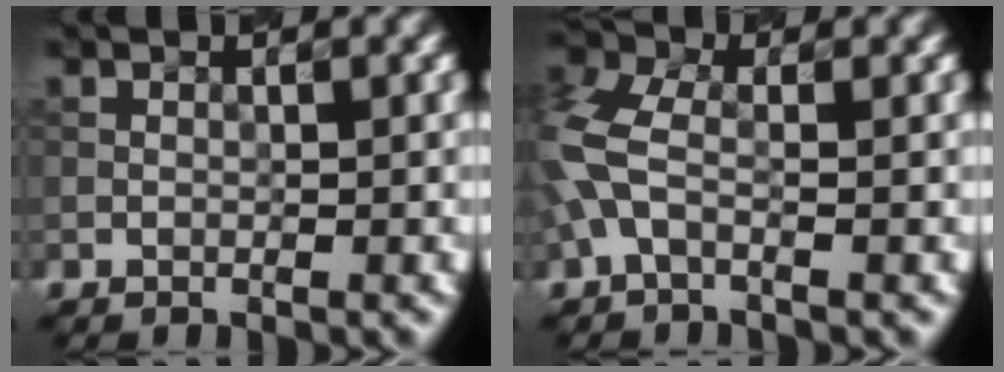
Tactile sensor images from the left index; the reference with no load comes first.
{"total": 5.2, "force": [-0.8, 3.0, 4.1], "torque": [-0.114, 0.009, -0.032]}